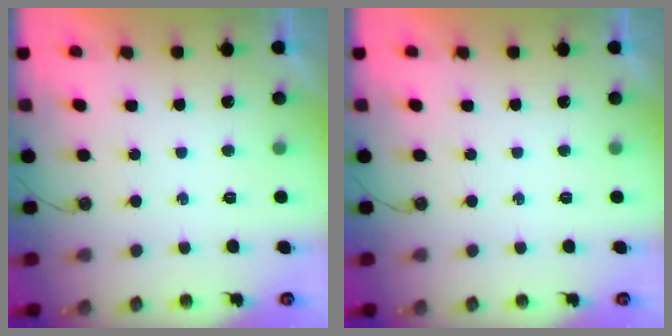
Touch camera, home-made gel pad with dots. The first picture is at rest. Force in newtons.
{"total": 0.0}